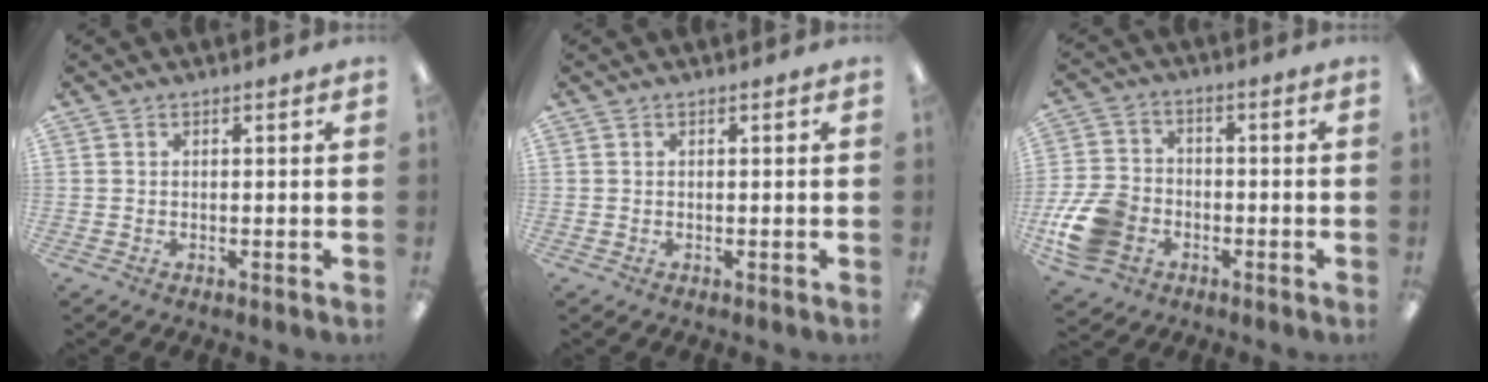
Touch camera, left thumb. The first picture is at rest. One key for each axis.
{"total": 0.0}
{"total": 12.4, "fx": -4.9, "fy": 9.2, "fz": 6.8, "tx": -0.141, "ty": 0.030, "tz": -0.086}